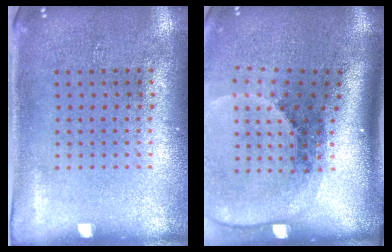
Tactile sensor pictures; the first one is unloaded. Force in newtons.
{"total": 2.8, "press": 1.9, "slide": 2.0}